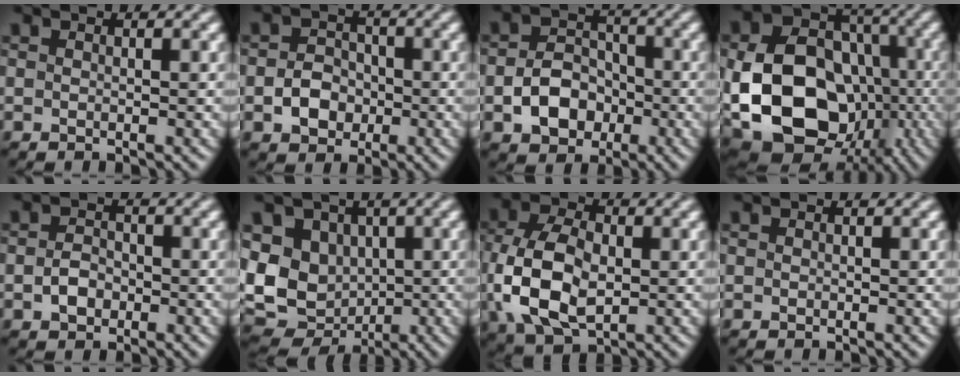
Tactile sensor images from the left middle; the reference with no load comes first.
{"total": 3.4, "force": [-0.9, 2.8, 1.7], "torque": [-0.027, 0.001, -0.020]}
{"total": 5.1, "force": [-1.6, 3.8, 2.9], "torque": [-0.046, -0.001, -0.029]}
{"total": 15.4, "force": [-3.5, 11.3, 9.9], "torque": [-0.187, -0.019, -0.063]}
{"total": 2.2, "force": [-0.6, 1.7, 1.2], "torque": [-0.025, -0.001, -0.015]}
{"total": 10.4, "force": [0.1, 8.5, 6.0], "torque": [-0.107, -0.006, -0.003]}
{"total": 9.0, "force": [-0.7, 6.0, 6.7], "torque": [-0.155, -0.005, -0.016]}
{"total": 0.0}